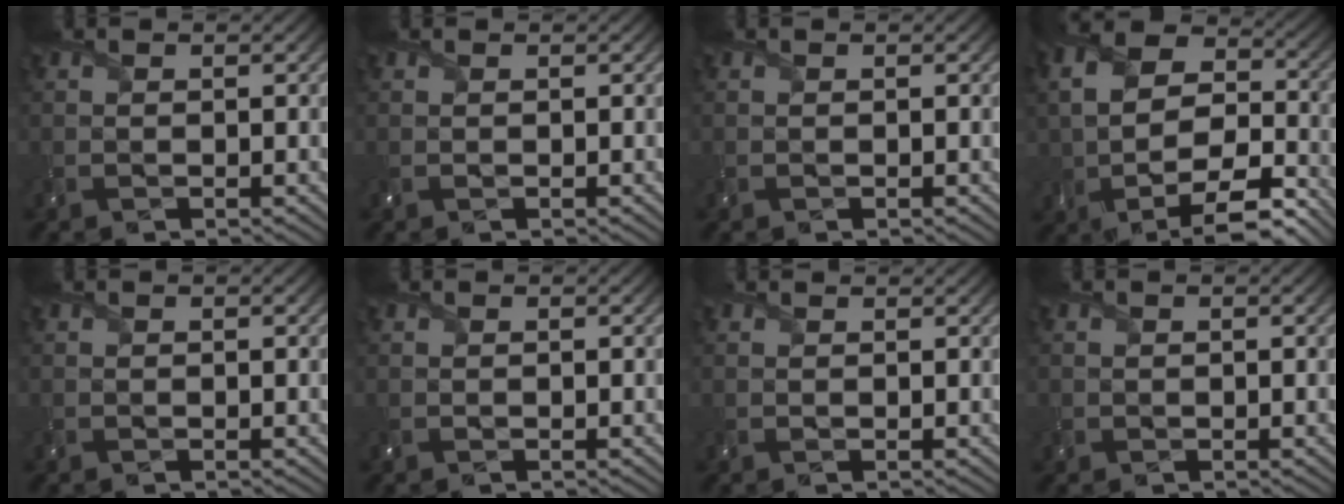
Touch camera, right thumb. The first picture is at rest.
{"total": 0.7, "force": [0.1, 0.4, 0.6], "torque": [-0.017, 0.000, 0.000]}
{"total": 0.0}
{"total": 13.1, "force": [-4.5, 7.8, 9.5], "torque": [-0.184, -0.034, -0.075]}
{"total": 0.0}
{"total": 0.0}
{"total": 1.0, "force": [0.8, 0.4, 0.4], "torque": [-0.019, 0.000, 0.013]}
{"total": 0.7, "force": [0.1, 0.7, 0.0], "torque": [-0.001, -0.005, 0.001]}